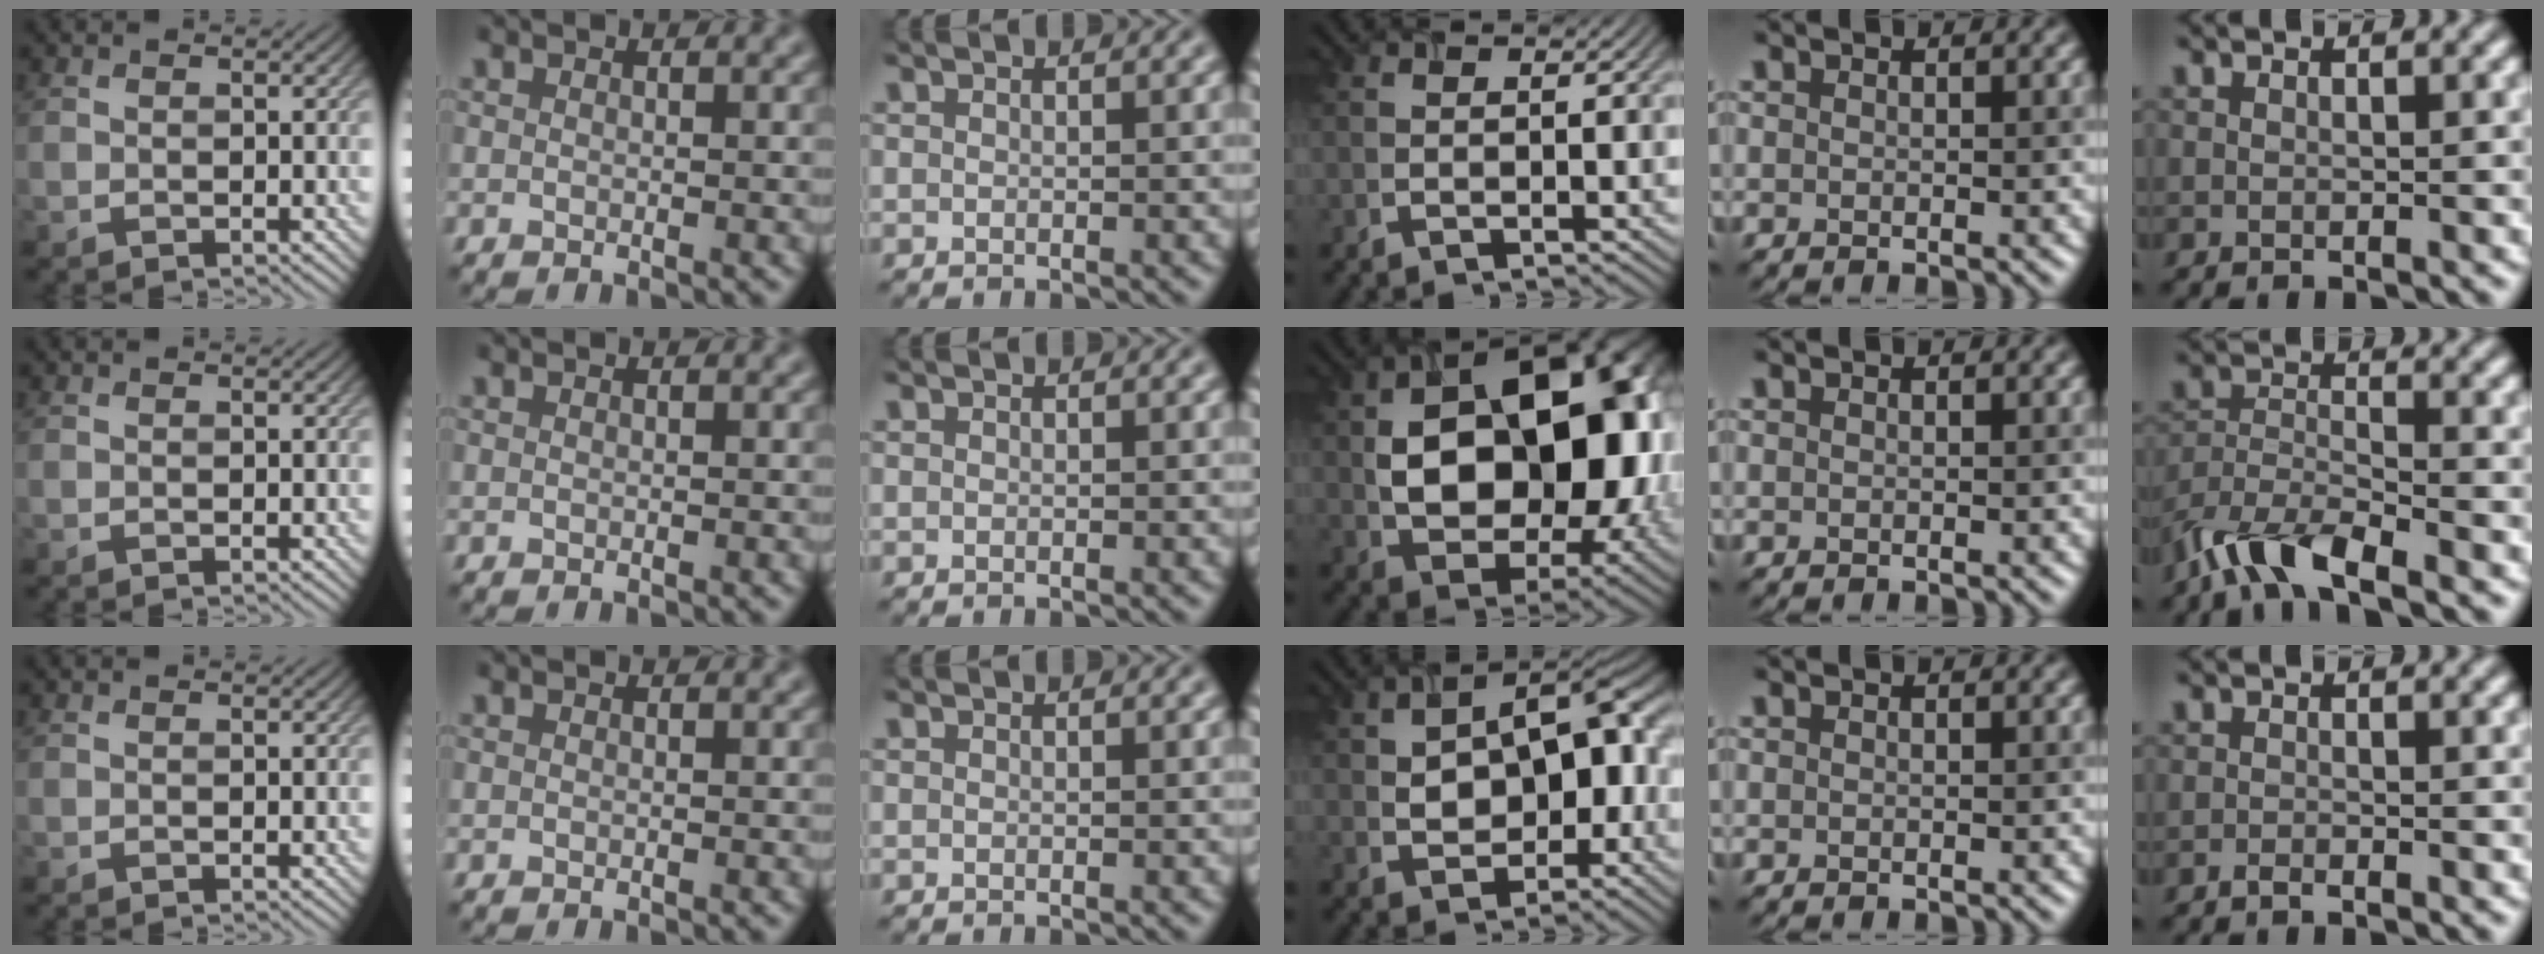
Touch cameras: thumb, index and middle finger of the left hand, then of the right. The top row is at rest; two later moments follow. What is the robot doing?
{"motion": "lift_and_place", "object": "timer"}